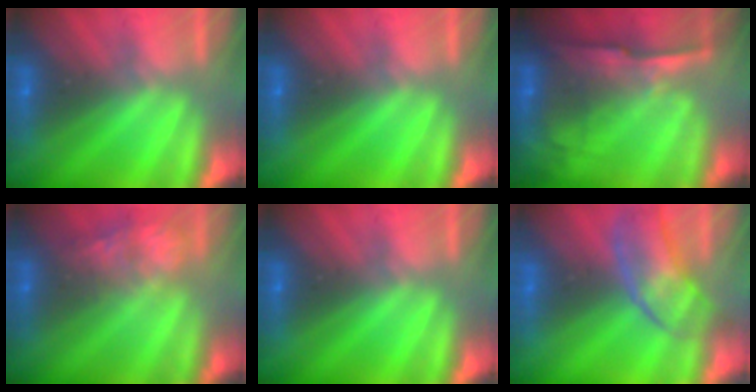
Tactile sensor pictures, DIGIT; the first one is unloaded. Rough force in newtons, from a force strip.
{"total": 0.0}
{"total": 7.3}
{"total": 4.8}
{"total": 0.0}
{"total": 2.8}